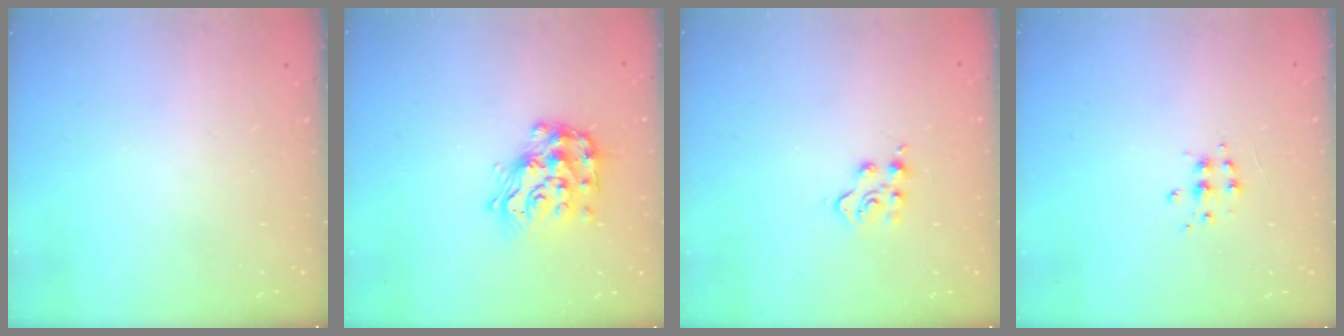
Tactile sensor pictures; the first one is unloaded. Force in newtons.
{"total": 14.9, "press": 14.9, "slide": 0.8}
{"total": 4.2, "press": 4.1, "slide": 0.5}
{"total": 4.9, "press": 4.9, "slide": 0.6}